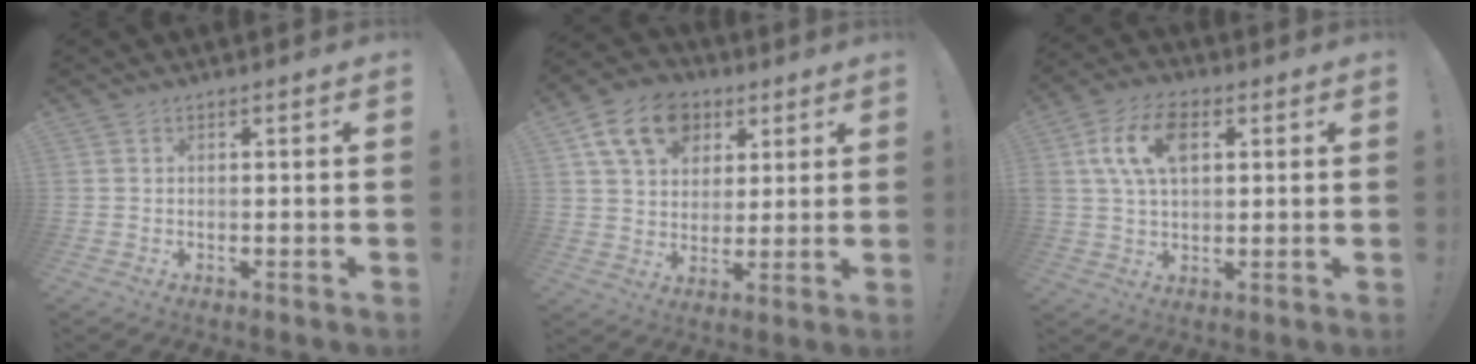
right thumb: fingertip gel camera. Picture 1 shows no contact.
{"total": 15.3, "force": [6.9, 11.4, 7.5], "torque": [-0.117, -0.024, 0.132]}
{"total": 12.3, "force": [3.9, 7.6, 8.9], "torque": [-0.168, 0.009, 0.072]}